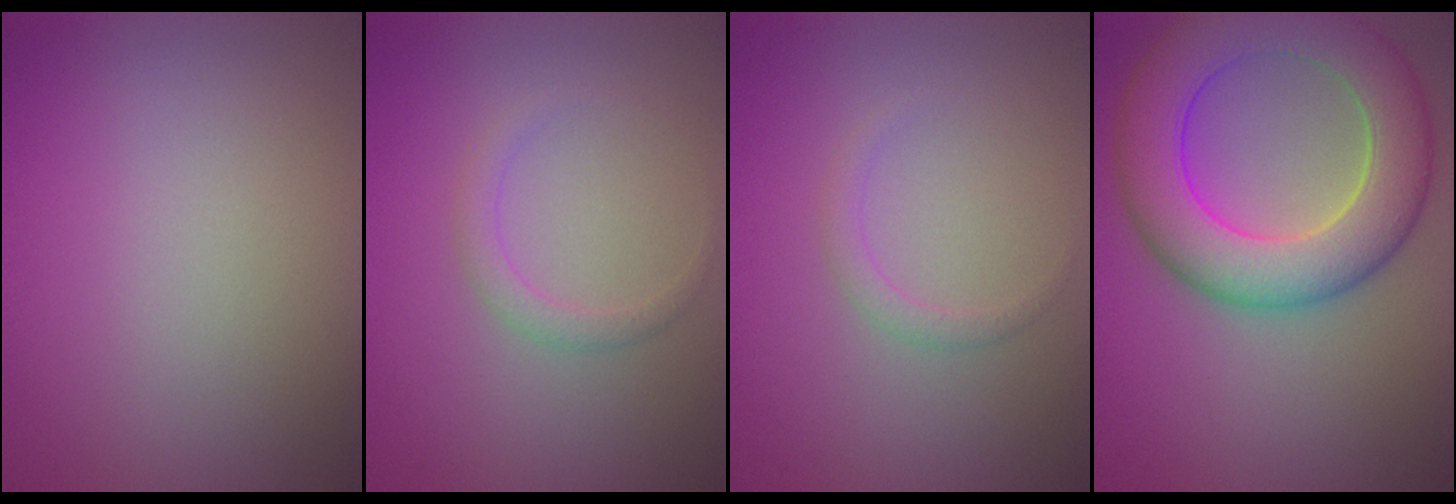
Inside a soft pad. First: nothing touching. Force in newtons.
{"total": 1.4, "press": 1.4, "slide": 0.0}
{"total": 1.1, "press": 1.1, "slide": 0.1}
{"total": 9.3, "press": 9.3, "slide": 0.3}